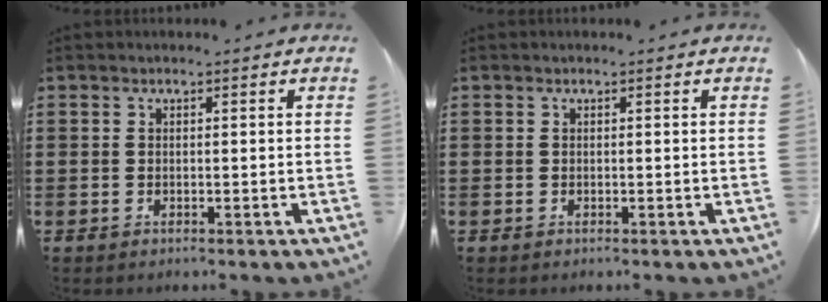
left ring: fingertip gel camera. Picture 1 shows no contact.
{"total": 0.0}